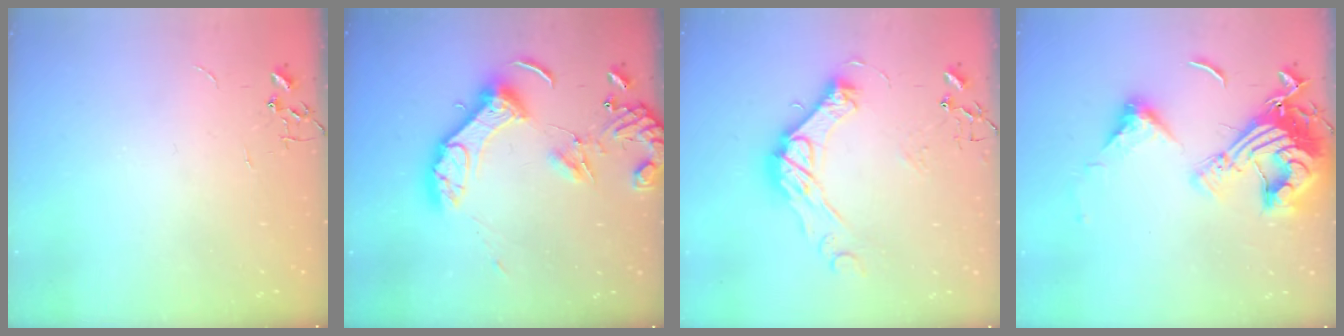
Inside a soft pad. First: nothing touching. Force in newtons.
{"total": 15.2, "press": 15.0, "slide": 2.2}
{"total": 14.5, "press": 14.4, "slide": 1.1}
{"total": 18.8, "press": 18.7, "slide": 1.8}